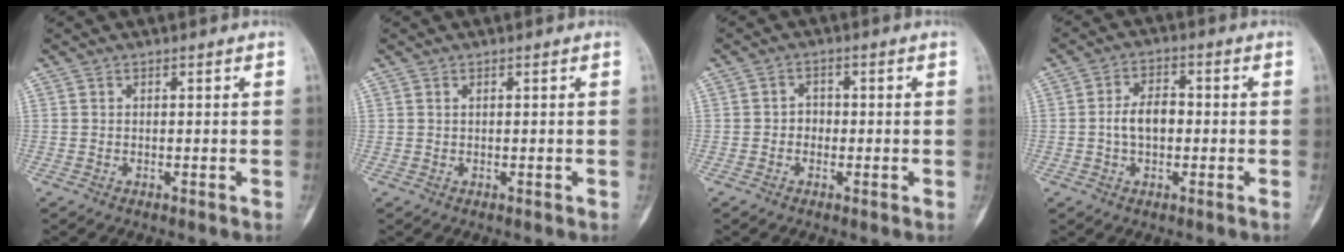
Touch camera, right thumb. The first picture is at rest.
{"total": 0.0}
{"total": 2.3, "force": [-0.6, 2.0, 0.9], "torque": [0.008, 0.010, -0.017]}
{"total": 5.9, "force": [-0.6, 3.4, 4.8], "torque": [-0.084, 0.019, -0.015]}